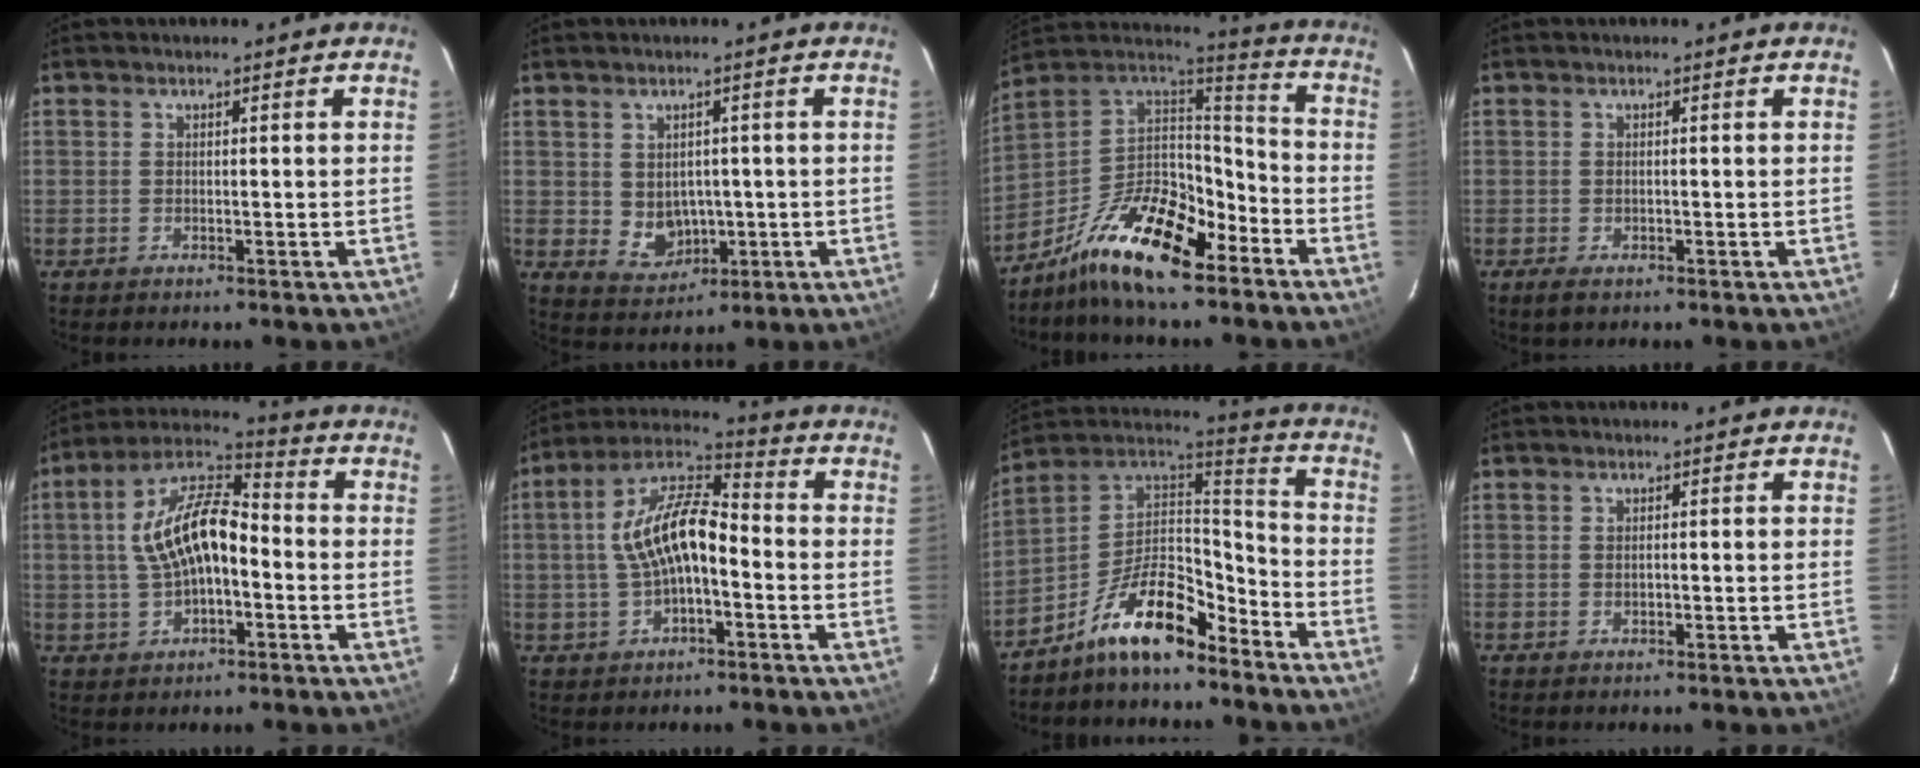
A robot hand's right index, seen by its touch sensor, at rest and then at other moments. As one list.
[{"total": 5.5, "force": [-0.2, 4.8, 2.7], "torque": [-0.052, 0.001, 0.016]}, {"total": 18.5, "force": [-11.6, 7.3, 12.5], "torque": [-0.239, 0.010, -0.215]}, {"total": 2.0, "force": [-1.2, 0.9, 1.3], "torque": [-0.027, -0.005, -0.020]}, {"total": 13.4, "force": [-1.0, 6.5, 11.6], "torque": [-0.228, 0.025, -0.017]}, {"total": 12.5, "force": [-1.6, 5.5, 11.1], "torque": [-0.217, 0.023, -0.028]}, {"total": 14.5, "force": [-9.7, 5.6, 9.2], "torque": [-0.187, 0.032, -0.178]}, {"total": 0.8, "force": [-0.1, 0.5, 0.5], "torque": [-0.008, 0.004, -0.002]}]